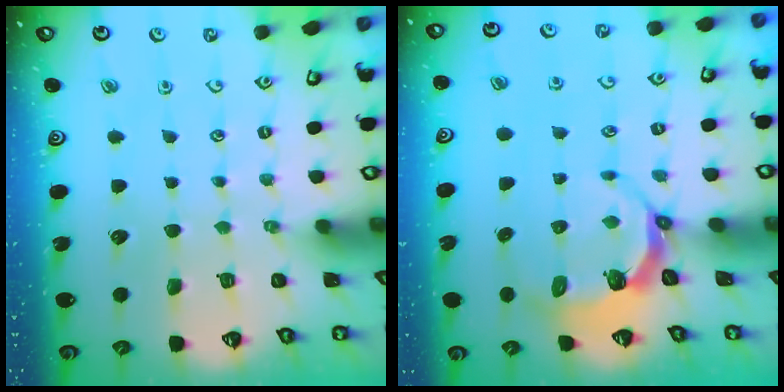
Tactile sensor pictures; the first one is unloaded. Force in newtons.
{"total": 5.0, "press": 4.0, "slide": 3.0}